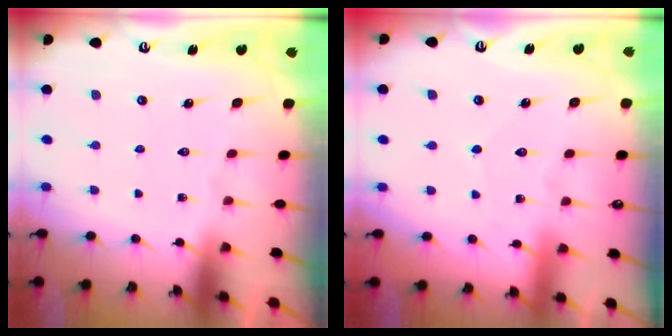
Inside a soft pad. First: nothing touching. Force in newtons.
{"total": 3.0, "press": 2.9, "slide": 0.4}